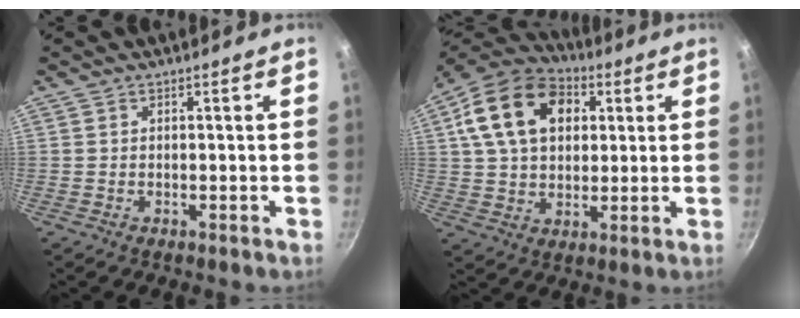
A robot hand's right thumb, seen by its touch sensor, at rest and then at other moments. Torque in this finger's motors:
{"motor_torque": [-0.79, 2.79, 1.74, 0.71, 0.15]}